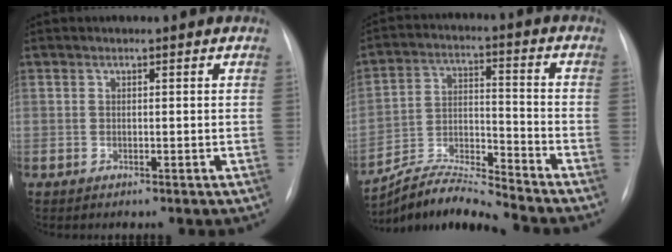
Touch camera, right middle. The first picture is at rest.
{"total": 10.2, "force": [-9.9, -1.1, 1.9], "torque": [-0.039, 0.015, -0.183]}